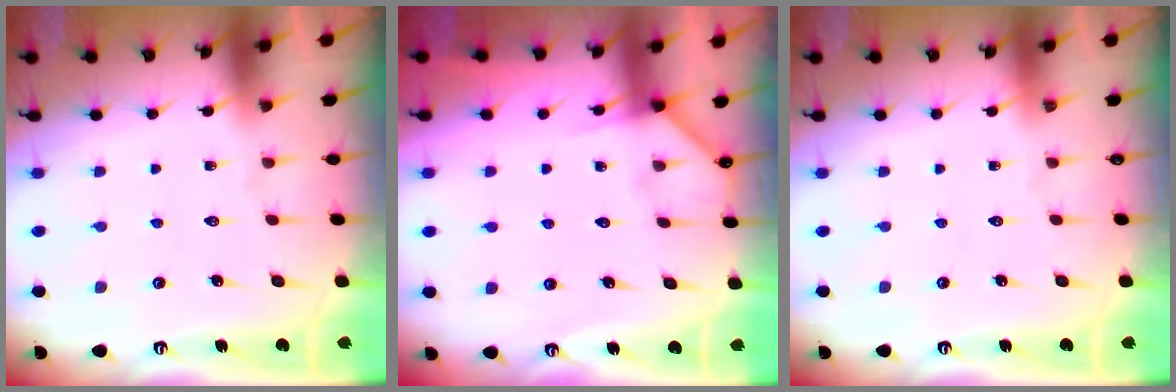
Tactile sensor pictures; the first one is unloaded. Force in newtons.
{"total": 3.8, "press": 3.7, "slide": 0.4}
{"total": 0.0}